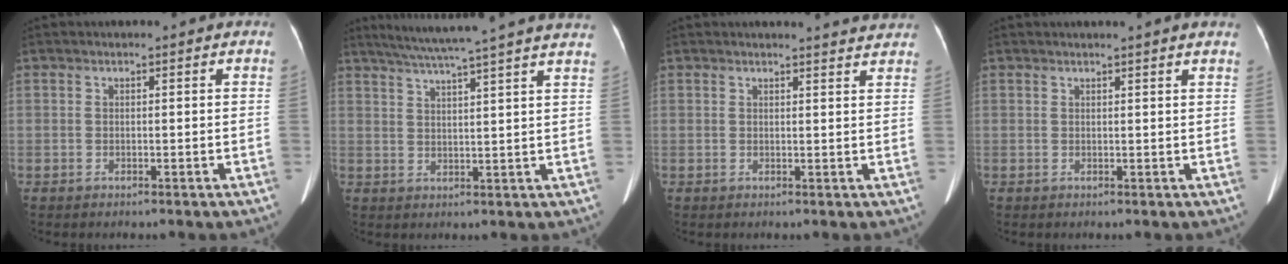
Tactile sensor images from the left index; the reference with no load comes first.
{"total": 18.0, "force": [15.5, -1.3, 9.1], "torque": [-0.154, 0.006, 0.200]}
{"total": 4.8, "force": [4.7, 0.1, 0.8], "torque": [-0.013, -0.009, 0.035]}
{"total": 3.8, "force": [3.4, -0.5, 1.7], "torque": [-0.023, 0.011, 0.031]}